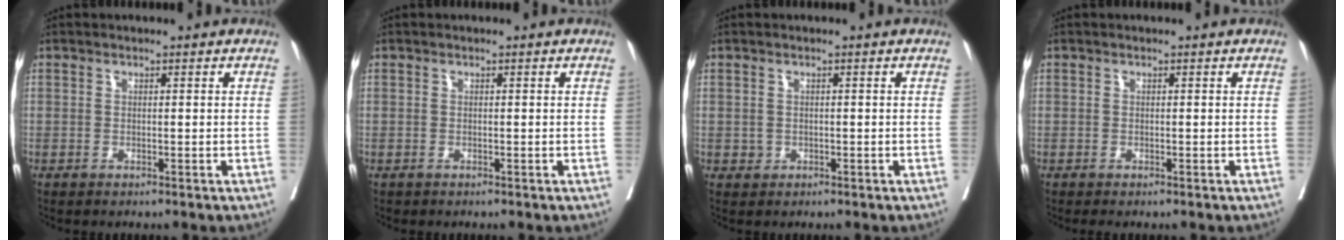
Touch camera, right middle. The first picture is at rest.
{"total": 0.0}
{"total": 0.8, "force": [-0.1, 0.8, 0.2], "torque": [-0.001, 0.002, 0.001]}
{"total": 0.0}